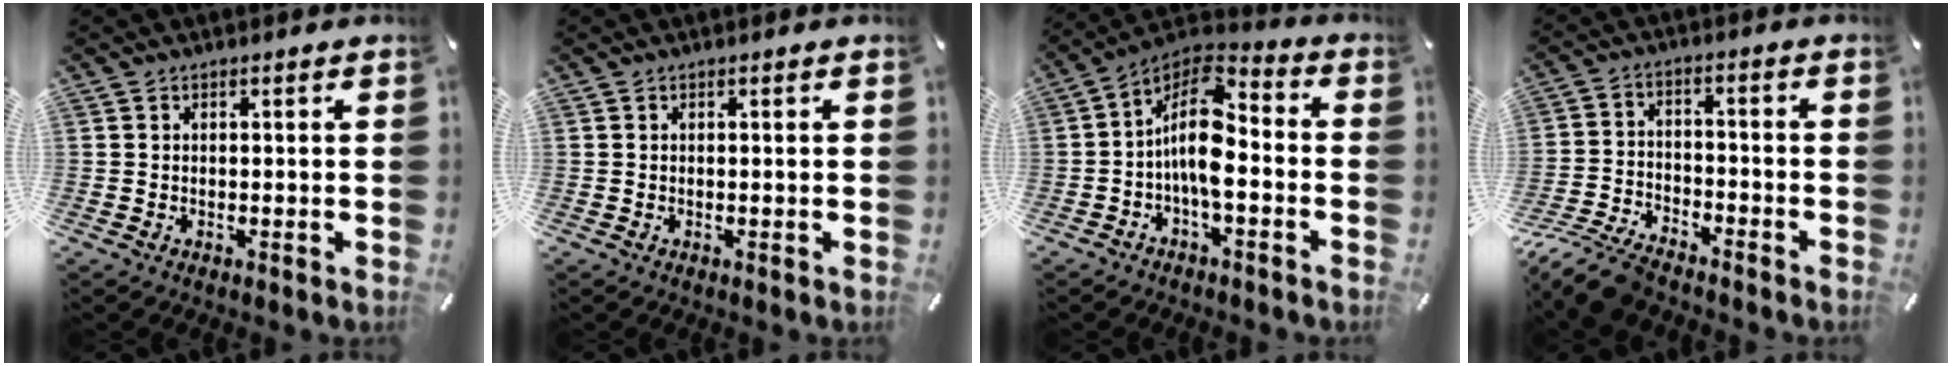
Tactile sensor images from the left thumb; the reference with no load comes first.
{"total": 0.0}
{"total": 12.1, "force": [-2.1, 6.0, 10.4], "torque": [-0.213, -0.001, -0.042]}
{"total": 10.2, "force": [-8.9, 3.0, 4.0], "torque": [-0.079, 0.043, -0.174]}